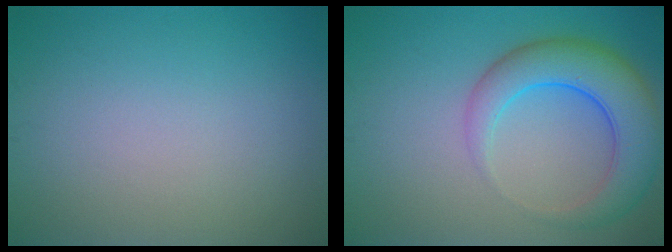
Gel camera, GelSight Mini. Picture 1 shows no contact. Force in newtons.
{"total": 6.8, "press": 6.7, "slide": 0.3}